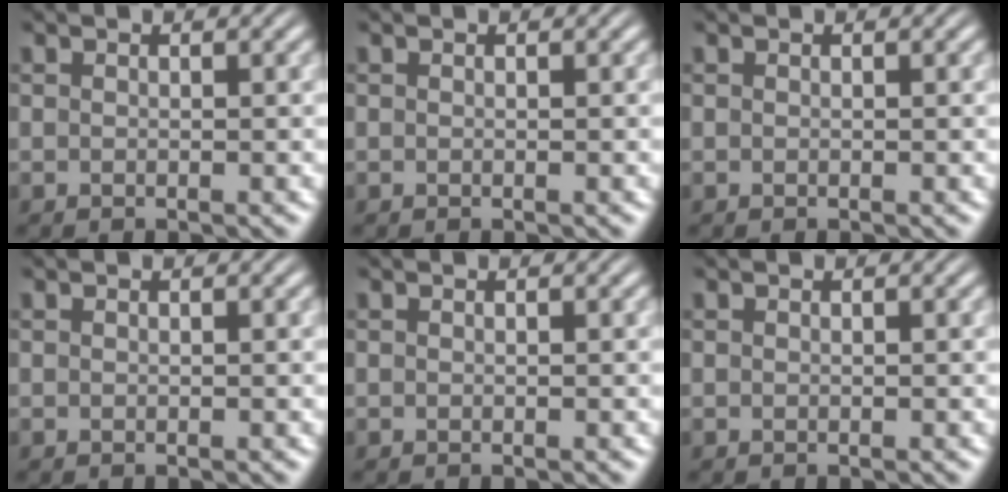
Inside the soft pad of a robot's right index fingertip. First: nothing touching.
{"total": 0.0}
{"total": 0.0}
{"total": 0.0}
{"total": 0.0}
{"total": 0.0}